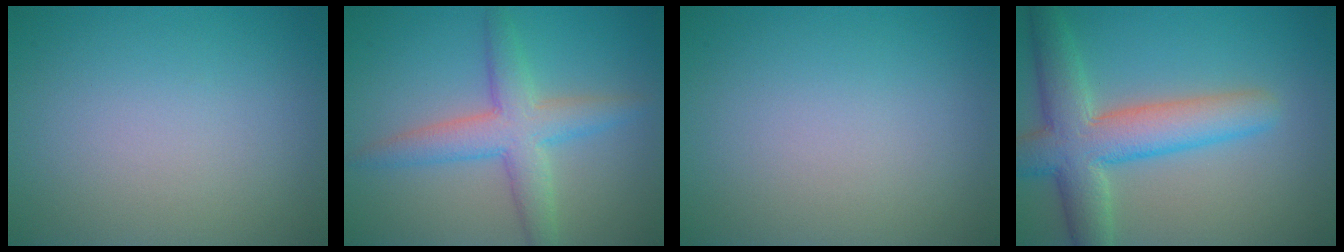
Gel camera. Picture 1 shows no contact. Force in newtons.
{"total": 4.9, "press": 4.9, "slide": 0.1}
{"total": 0.0}
{"total": 7.3, "press": 7.3, "slide": 0.2}